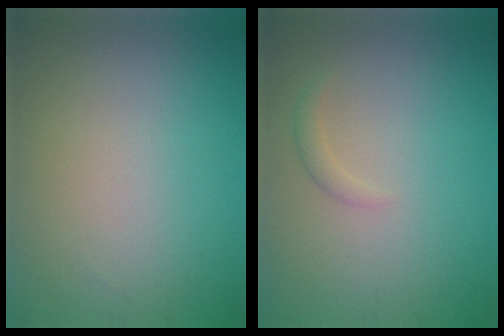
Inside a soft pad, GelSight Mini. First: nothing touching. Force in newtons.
{"total": 1.0, "press": 1.0, "slide": 0.1}